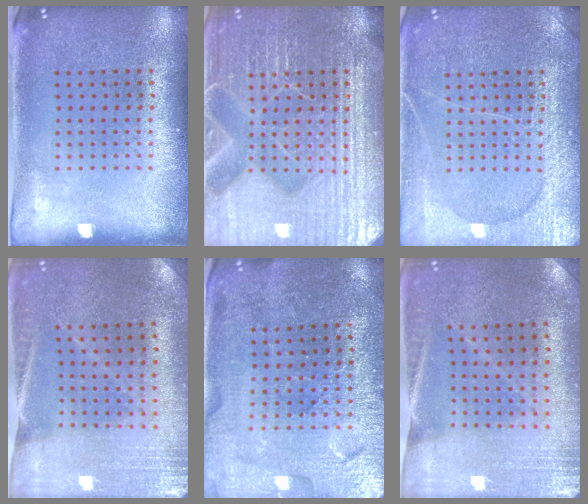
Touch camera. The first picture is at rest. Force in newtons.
{"total": 7.6, "press": 7.5, "slide": 1.1}
{"total": 5.5, "press": 5.5, "slide": 0.7}
{"total": 0.5, "press": 0.5, "slide": 0.0}
{"total": 3.2, "press": 3.2, "slide": 0.1}
{"total": 0.5, "press": 0.5, "slide": 0.0}